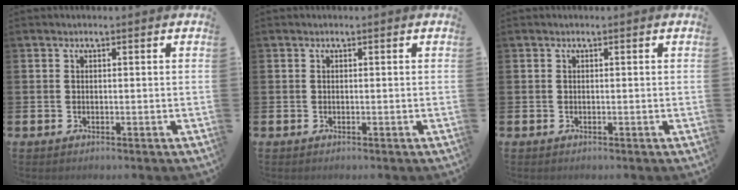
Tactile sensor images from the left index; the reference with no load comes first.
{"total": 0.0}
{"total": 0.0}